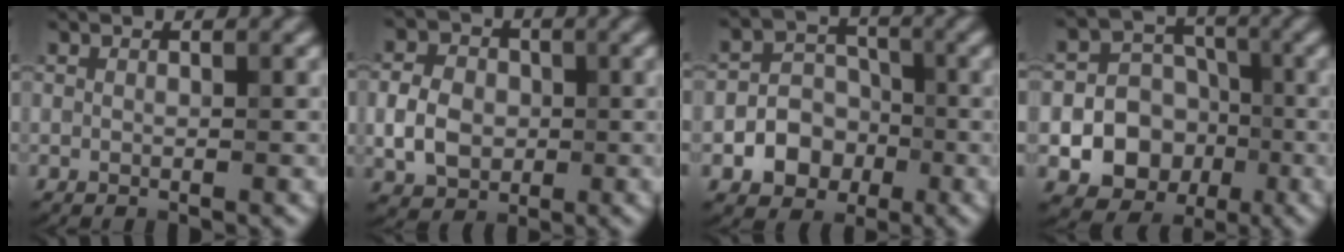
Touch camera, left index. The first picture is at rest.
{"total": 4.2, "force": [-0.5, 3.3, 2.6], "torque": [-0.053, 0.006, -0.011]}
{"total": 5.3, "force": [-1.9, 4.4, 2.1], "torque": [-0.005, 0.010, -0.053]}
{"total": 12.1, "force": [-3.1, 11.1, 3.7], "torque": [-0.069, -0.017, -0.055]}